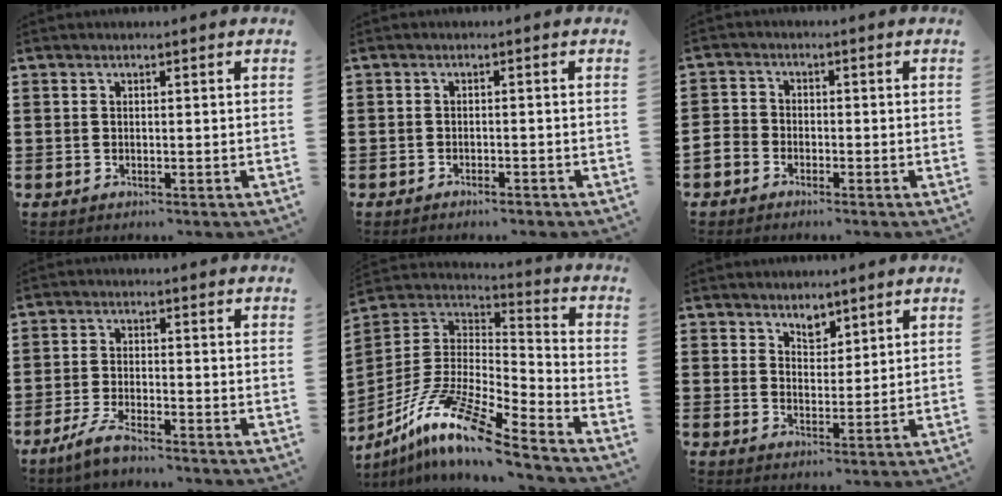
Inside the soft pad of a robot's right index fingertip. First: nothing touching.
{"total": 1.2, "force": [-1.1, 0.1, 0.3], "torque": [-0.010, -0.001, -0.022]}
{"total": 2.5, "force": [-2.0, 1.5, 0.2], "torque": [-0.019, 0.001, -0.047]}
{"total": 3.7, "force": [-3.1, 0.4, 2.0], "torque": [-0.055, -0.003, -0.065]}
{"total": 13.2, "force": [-9.7, 1.8, 8.7], "torque": [-0.181, 0.008, -0.195]}
{"total": 3.5, "force": [2.9, 1.8, 0.5], "torque": [-0.022, 0.004, 0.055]}